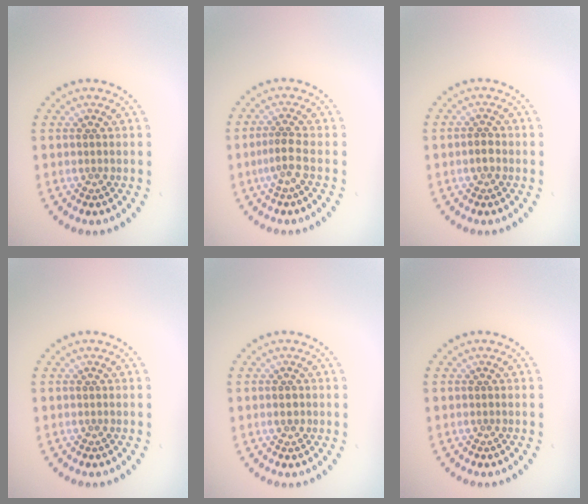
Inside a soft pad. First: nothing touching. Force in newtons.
{"total": 1.9, "press": 1.2, "slide": 1.4}
{"total": 1.2, "press": 1.1, "slide": 0.4}
{"total": 0.0}
{"total": 1.0, "press": 1.0, "slide": 0.2}
{"total": 0.0}